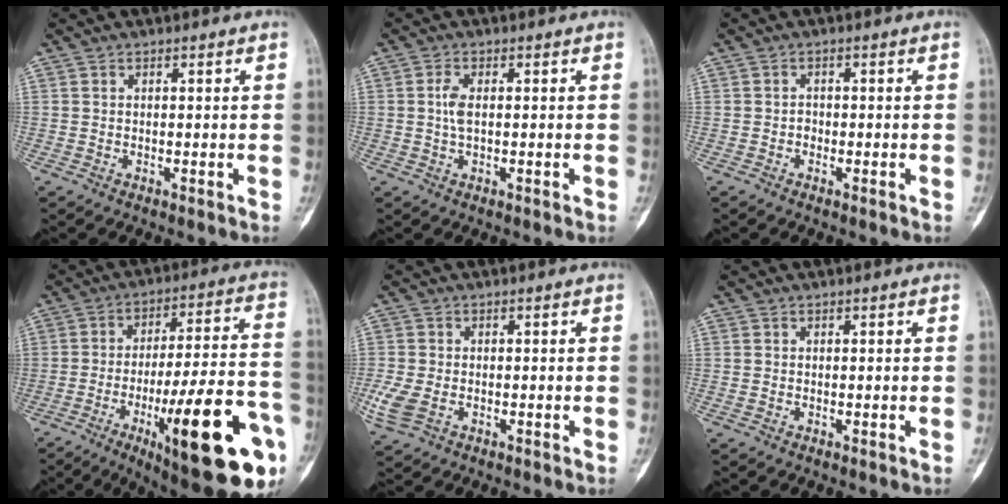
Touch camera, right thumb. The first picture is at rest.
{"total": 2.7, "force": [0.0, 1.0, 2.4], "torque": [-0.059, 0.000, -0.003]}
{"total": 0.9, "force": [-0.5, 0.6, 0.5], "torque": [-0.001, 0.003, -0.014]}
{"total": 27.2, "force": [-10.6, 6.5, 24.2], "torque": [-0.310, 0.036, -0.147]}
{"total": 5.0, "force": [-1.6, 3.1, 3.6], "torque": [-0.099, -0.002, -0.031]}
{"total": 0.0}